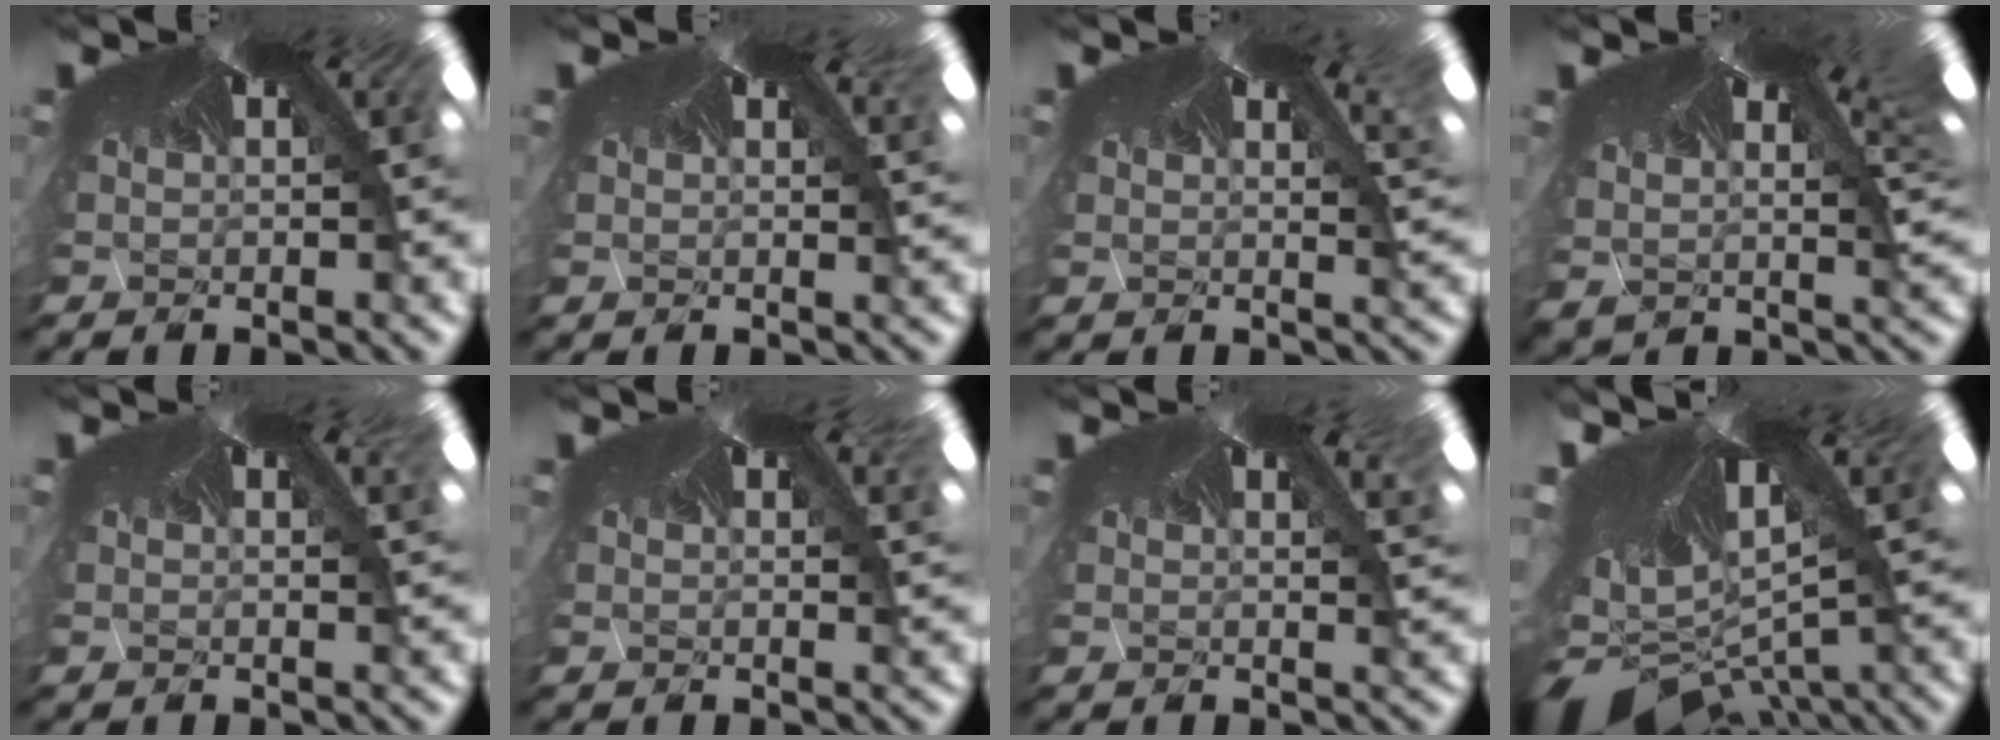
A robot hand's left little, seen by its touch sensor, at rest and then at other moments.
{"total": 1.0, "force": [1.0, 0.2, -0.2], "torque": [-0.003, 0.005, 0.011]}
{"total": 2.7, "force": [2.4, 0.8, 1.1], "torque": [-0.017, 0.012, 0.031]}
{"total": 2.1, "force": [1.8, 0.5, 0.9], "torque": [-0.025, 0.004, 0.038]}
{"total": 0.8, "force": [0.7, 0.1, -0.3], "torque": [0.002, 0.003, 0.006]}
{"total": 1.1, "force": [1.0, 0.1, -0.4], "torque": [-0.002, 0.004, 0.011]}
{"total": 1.8, "force": [1.7, 0.4, 0.3], "torque": [-0.014, 0.013, 0.017]}
{"total": 7.5, "force": [-7.4, 0.7, 1.4], "torque": [-0.051, -0.113, -0.081]}